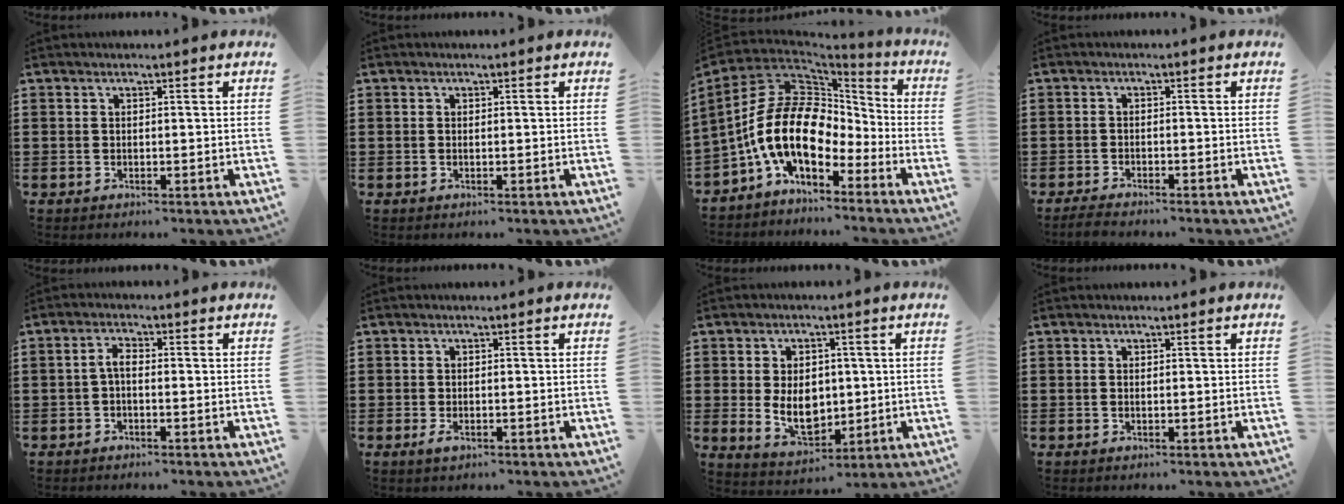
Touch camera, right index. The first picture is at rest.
{"total": 0.0}
{"total": 16.6, "force": [-3.2, 10.1, 12.8], "torque": [-0.292, 0.014, -0.065]}
{"total": 1.9, "force": [-1.9, 0.1, 0.2], "torque": [-0.014, -0.003, -0.040]}
{"total": 2.3, "force": [-0.7, 0.8, 2.0], "torque": [-0.047, 0.001, -0.018]}
{"total": 1.3, "force": [-0.5, 0.6, 1.0], "torque": [-0.026, -0.003, -0.013]}
{"total": 7.5, "force": [-0.2, 5.2, 5.4], "torque": [-0.096, -0.001, -0.009]}
{"total": 0.0}